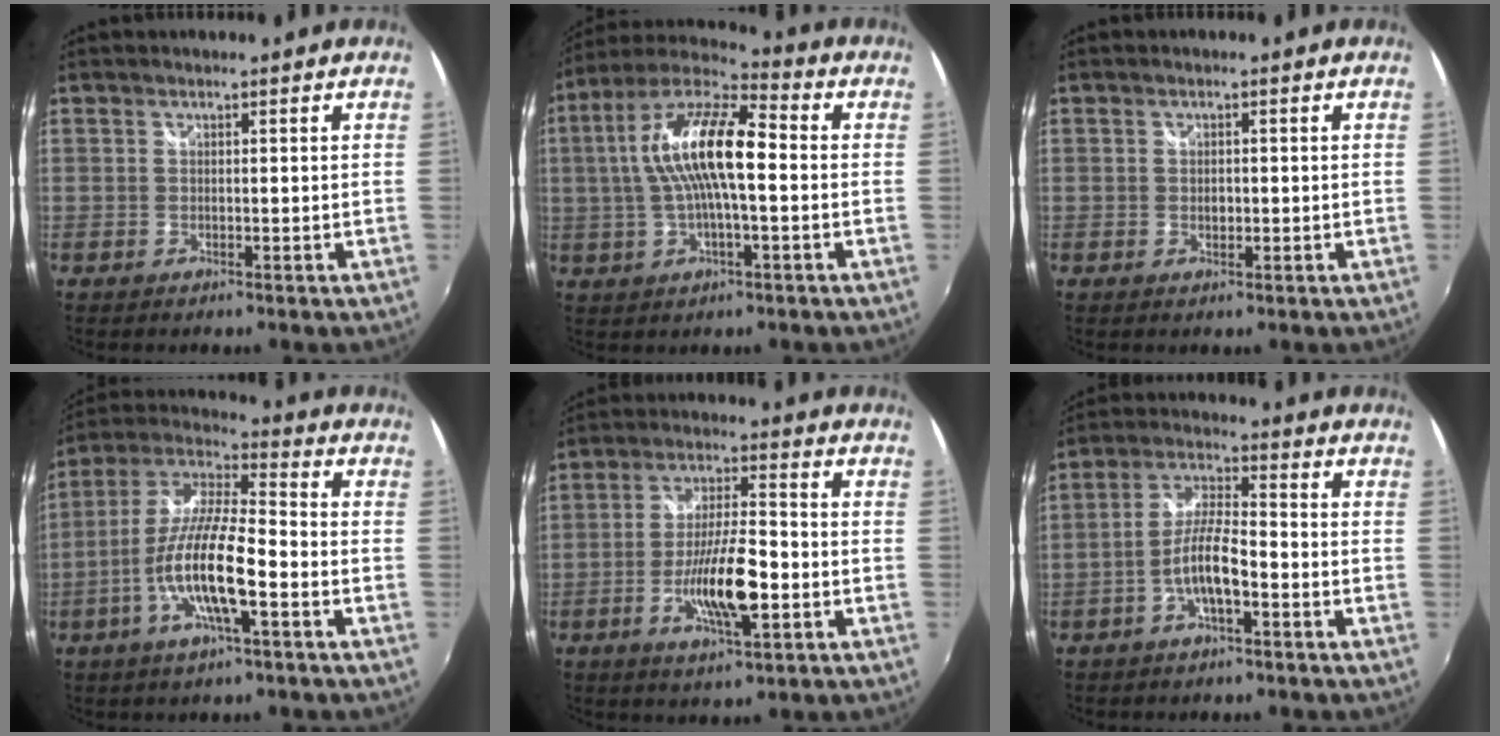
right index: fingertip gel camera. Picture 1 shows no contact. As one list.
[{"total": 15.9, "force": [0.6, 4.9, 15.1], "torque": [-0.282, 0.019, 0.000]}, {"total": 1.3, "force": [-0.2, 1.0, 0.8], "torque": [-0.013, 0.001, -0.004]}, {"total": 14.0, "force": [-5.1, 2.8, 12.8], "torque": [-0.255, -0.007, -0.099]}, {"total": 11.7, "force": [-3.8, 2.8, 10.7], "torque": [-0.207, -0.006, -0.069]}, {"total": 7.4, "force": [-3.3, 1.7, 6.4], "torque": [-0.138, 0.011, -0.060]}]